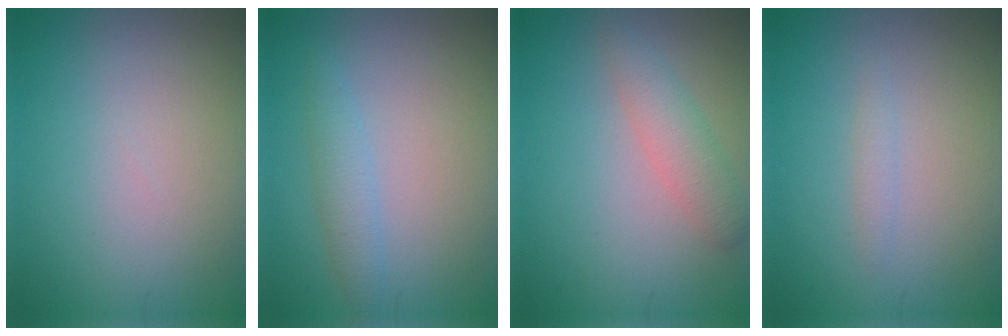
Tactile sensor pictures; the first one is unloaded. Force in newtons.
{"total": 2.0, "press": 1.9, "slide": 0.2}
{"total": 2.5, "press": 2.5, "slide": 0.2}
{"total": 0.8, "press": 0.8, "slide": 0.0}